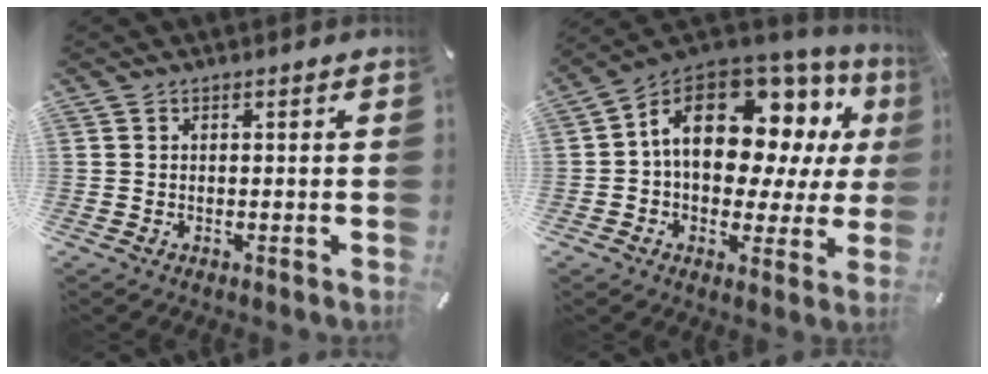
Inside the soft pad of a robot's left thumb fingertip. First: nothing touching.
{"total": 18.1, "force": [5.5, 11.6, 12.7], "torque": [-0.209, -0.030, 0.094]}